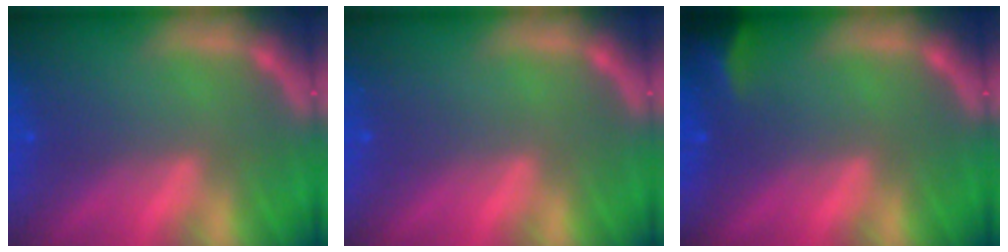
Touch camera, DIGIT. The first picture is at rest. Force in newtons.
{"total": 0.0}
{"total": 2.9}